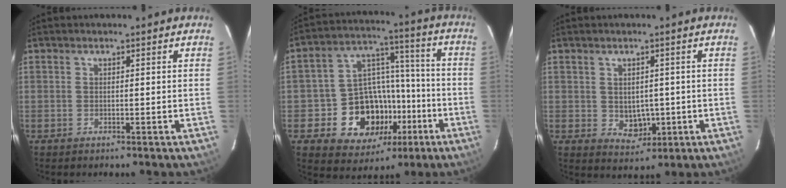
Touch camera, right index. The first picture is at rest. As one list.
[{"total": 15.8, "force": [-6.1, 13.0, 6.6], "torque": [-0.133, 0.046, -0.069]}, {"total": 4.5, "force": [-0.1, 3.8, 2.4], "torque": [-0.040, 0.000, 0.012]}]